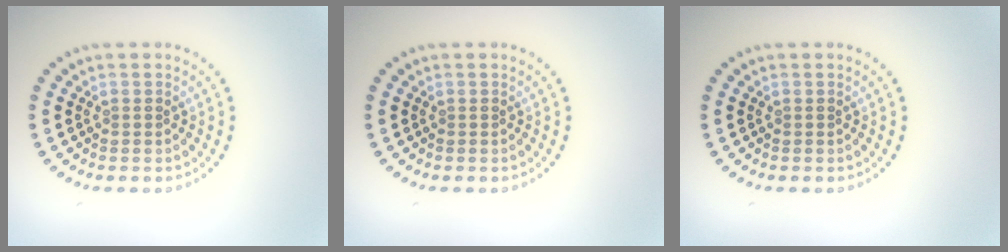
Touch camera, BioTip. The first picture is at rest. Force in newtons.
{"total": 0.0}
{"total": 0.0}